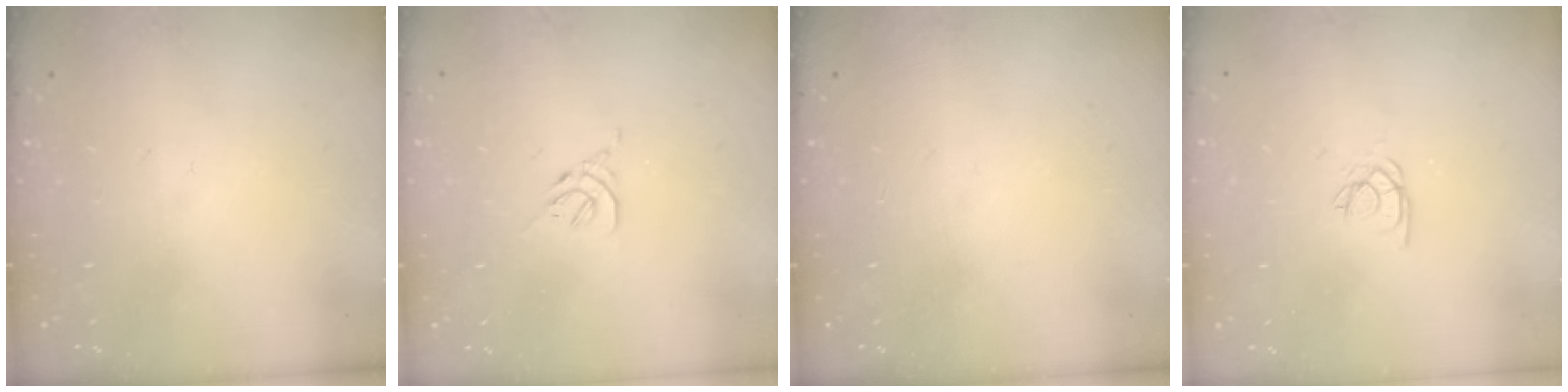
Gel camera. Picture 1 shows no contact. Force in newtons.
{"total": 2.6, "press": 2.5, "slide": 0.8}
{"total": 0.0}
{"total": 2.5, "press": 2.5, "slide": 0.1}